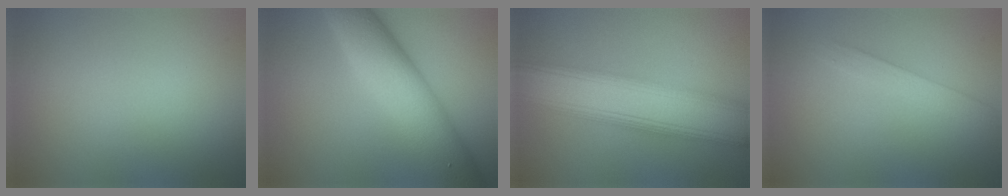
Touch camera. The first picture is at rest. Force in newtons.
{"total": 9.1, "press": 9.1, "slide": 0.3}
{"total": 9.6, "press": 9.5, "slide": 0.4}
{"total": 1.9, "press": 1.9, "slide": 0.2}